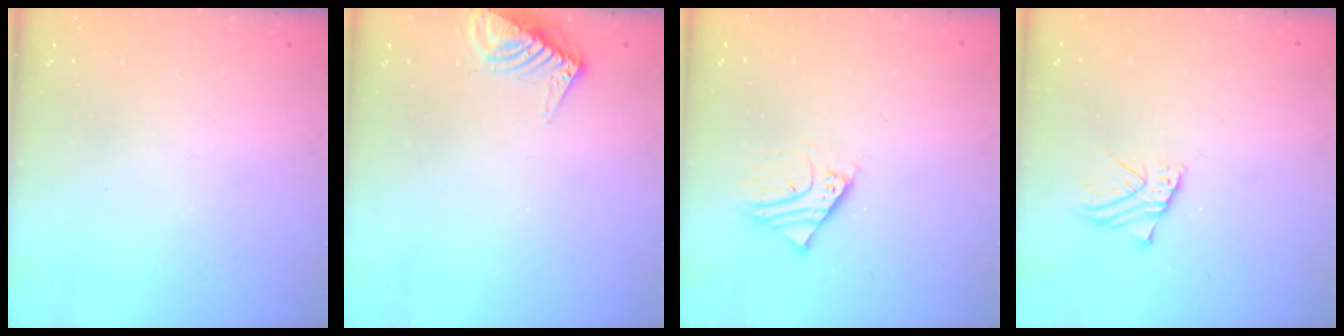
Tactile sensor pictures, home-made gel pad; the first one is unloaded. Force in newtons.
{"total": 9.0, "press": 8.9, "slide": 1.1}
{"total": 3.8, "press": 3.8, "slide": 0.3}
{"total": 2.1, "press": 2.1, "slide": 0.0}